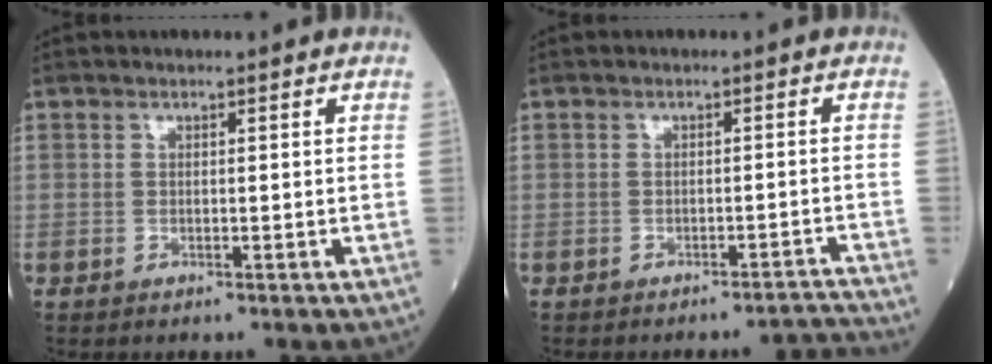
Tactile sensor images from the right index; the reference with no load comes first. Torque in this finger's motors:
{"motor_torque": [-0.38, -0.35, 0.07, 0.00]}